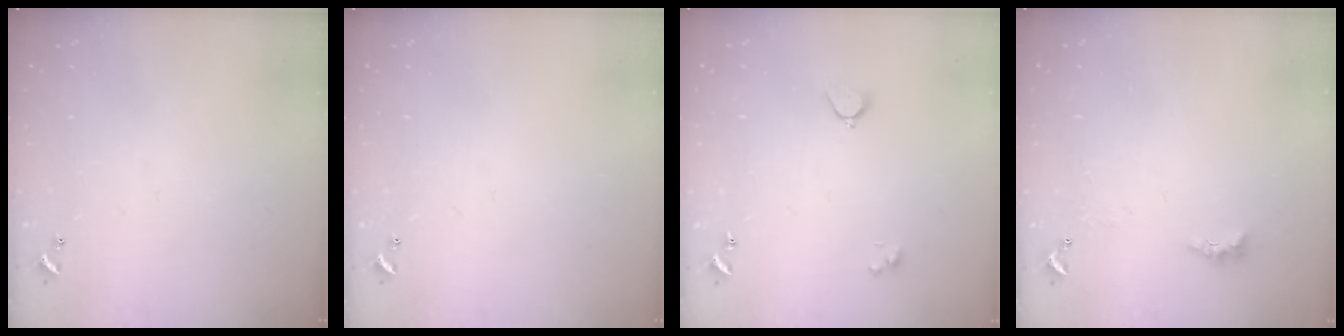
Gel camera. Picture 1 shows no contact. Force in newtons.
{"total": 0.0}
{"total": 2.0, "press": 1.9, "slide": 0.6}
{"total": 2.0, "press": 1.9, "slide": 0.6}